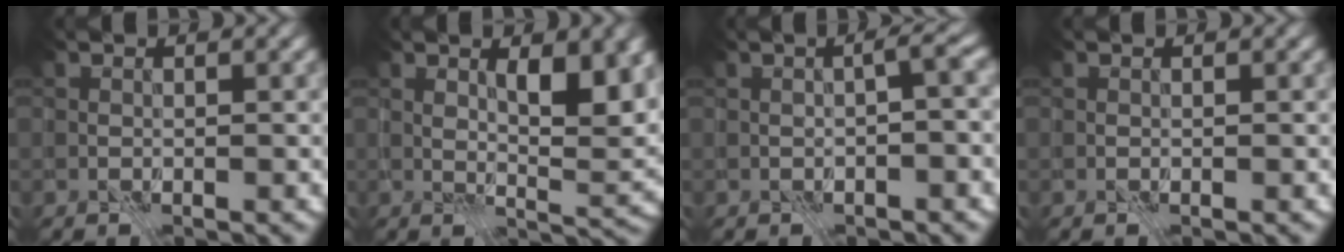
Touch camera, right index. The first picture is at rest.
{"total": 5.5, "force": [2.0, 1.7, 4.8], "torque": [-0.077, -0.006, 0.038]}
{"total": 2.0, "force": [-0.8, 0.3, 1.8], "torque": [-0.031, 0.007, -0.016]}
{"total": 0.0}